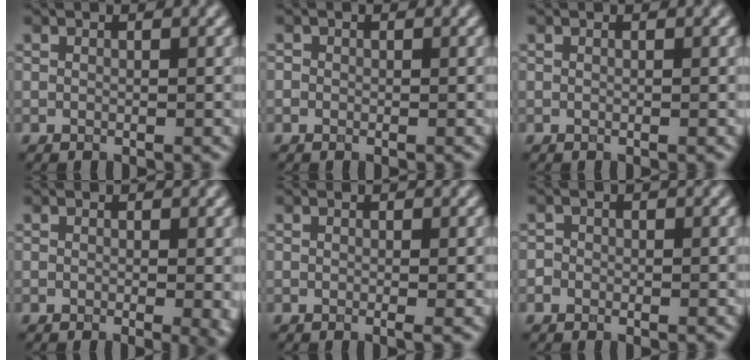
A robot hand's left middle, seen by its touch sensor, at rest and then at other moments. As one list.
[{"total": 0.6, "force": [-0.1, 0.6, 0.0], "torque": [0.002, -0.007, -0.002]}, {"total": 0.0}, {"total": 2.2, "force": [-0.3, 0.5, 2.1], "torque": [-0.026, -0.007, -0.003]}, {"total": 0.8, "force": [-0.1, 0.2, 0.8], "torque": [-0.013, -0.005, -0.002]}, {"total": 0.9, "force": [-0.2, 0.8, 0.0], "torque": [0.006, -0.002, -0.007]}]